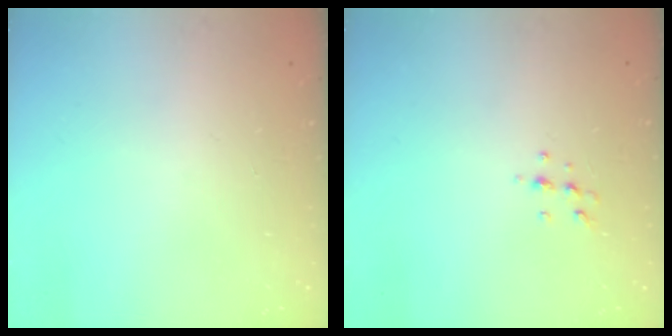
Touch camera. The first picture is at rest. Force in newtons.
{"total": 5.4, "press": 5.3, "slide": 1.1}